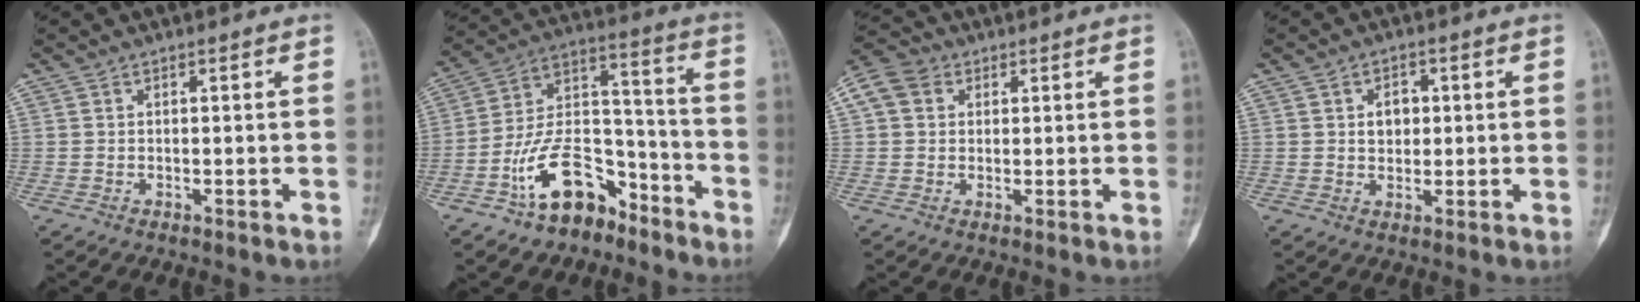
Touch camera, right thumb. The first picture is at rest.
{"total": 15.6, "force": [-9.3, 9.0, 8.7], "torque": [-0.122, 0.099, -0.164]}
{"total": 7.2, "force": [2.2, 6.0, 3.4], "torque": [-0.060, 0.018, 0.035]}
{"total": 4.0, "force": [0.7, 3.0, 2.5], "torque": [-0.020, 0.001, 0.011]}